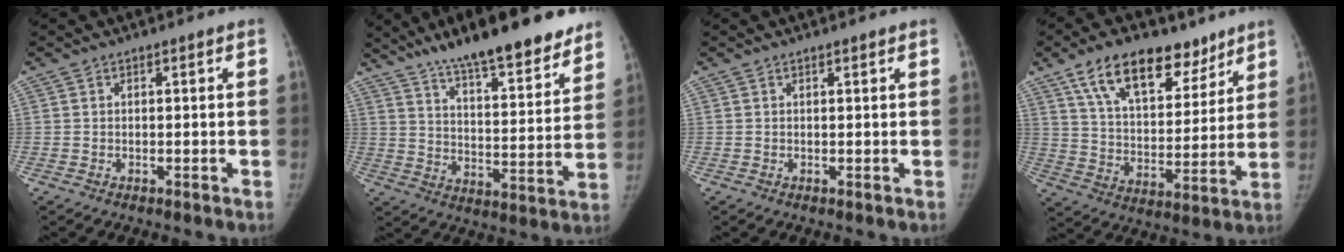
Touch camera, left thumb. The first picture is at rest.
{"total": 23.6, "force": [18.0, 5.6, 14.2], "torque": [-0.183, -0.071, 0.272]}
{"total": 0.5, "force": [0.5, 0.1, 0.3], "torque": [-0.003, -0.002, 0.008]}
{"total": 18.4, "force": [11.9, 9.5, 10.4], "torque": [-0.124, -0.046, 0.202]}